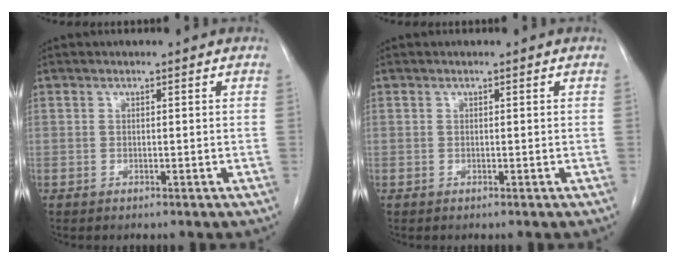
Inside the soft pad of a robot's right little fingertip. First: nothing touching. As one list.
[{"total": 0.0}]